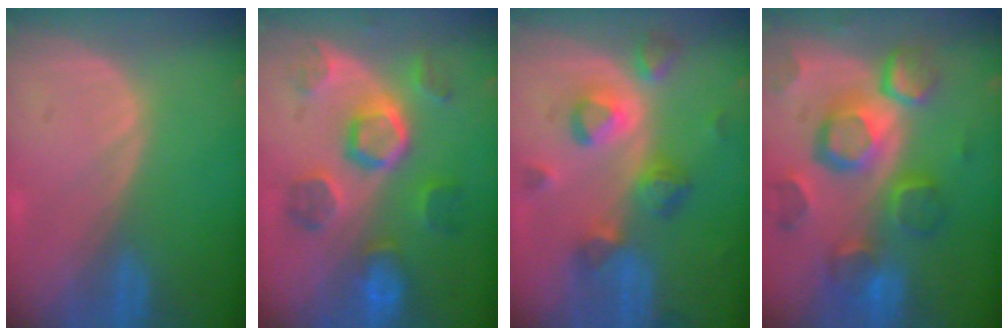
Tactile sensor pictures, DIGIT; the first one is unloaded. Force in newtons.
{"total": 8.9, "press": 8.9, "slide": 0.7}
{"total": 8.0, "press": 7.7, "slide": 2.1}
{"total": 12.5, "press": 10.8, "slide": 6.2}